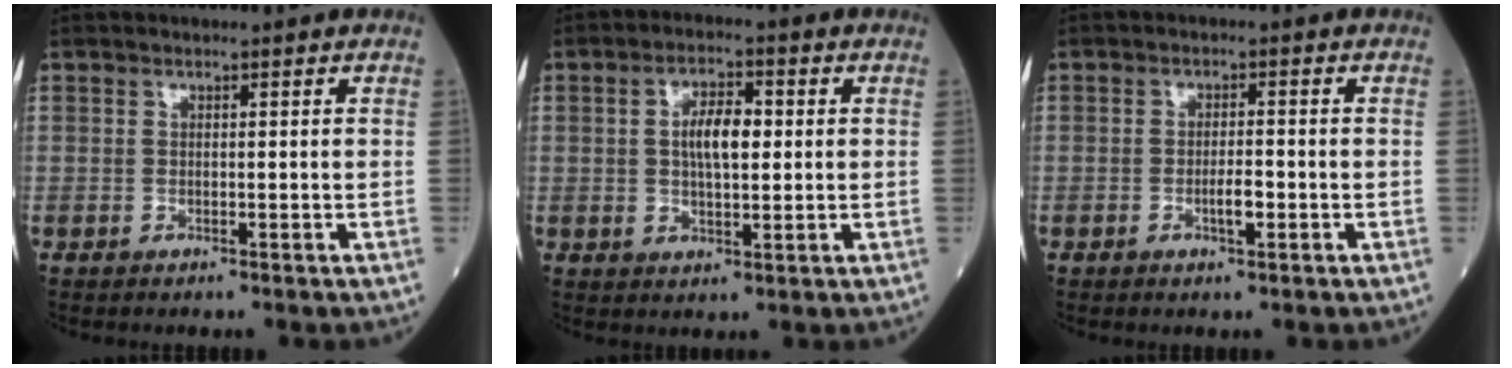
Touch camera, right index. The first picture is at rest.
{"total": 5.8, "force": [0.7, 2.2, 5.3], "torque": [-0.099, 0.010, 0.011]}
{"total": 2.6, "force": [-1.0, 0.5, 2.3], "torque": [-0.038, 0.001, -0.016]}